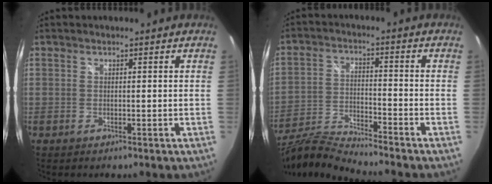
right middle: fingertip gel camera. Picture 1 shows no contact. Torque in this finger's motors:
{"motor_torque": [-0.53, -0.55, -0.04, 0.00]}